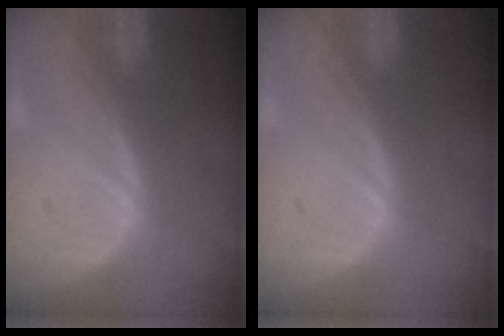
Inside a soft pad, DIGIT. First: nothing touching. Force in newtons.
{"total": 0.0}